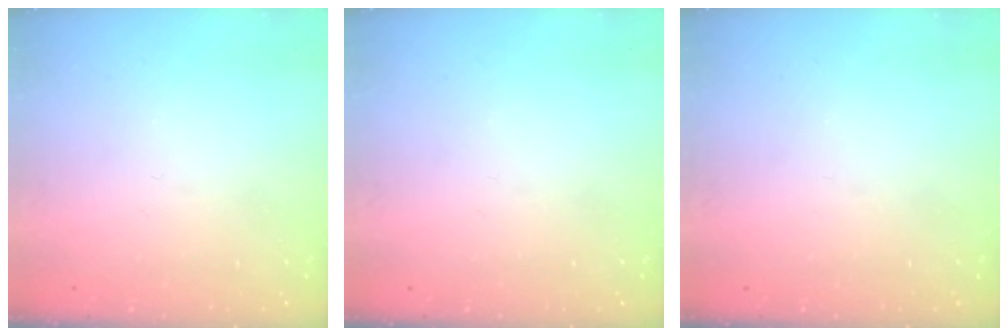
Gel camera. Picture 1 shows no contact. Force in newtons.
{"total": 0.0}
{"total": 0.0}